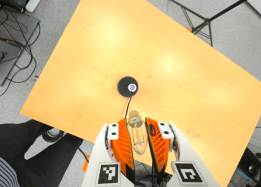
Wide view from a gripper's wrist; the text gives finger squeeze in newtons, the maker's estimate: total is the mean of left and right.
{"total": 20.6, "left": 22.8, "right": 18.4}